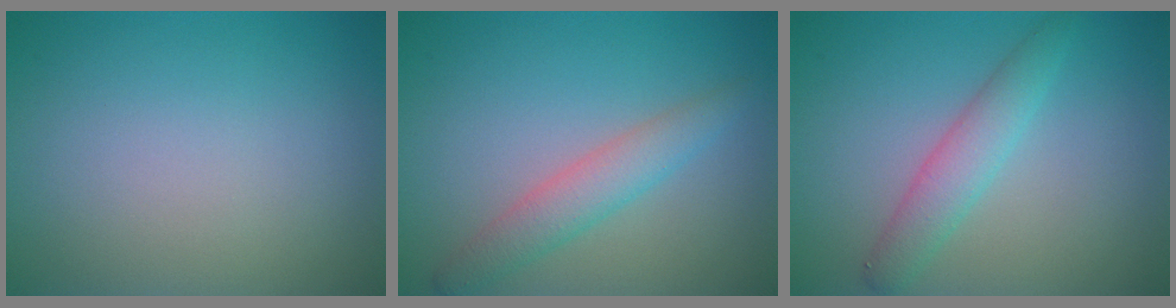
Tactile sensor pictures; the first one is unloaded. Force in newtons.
{"total": 3.0, "press": 3.0, "slide": 0.1}
{"total": 2.8, "press": 2.8, "slide": 0.1}